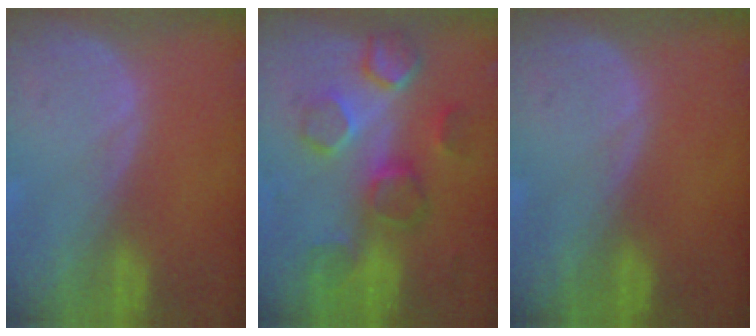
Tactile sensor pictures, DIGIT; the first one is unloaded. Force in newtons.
{"total": 8.6, "press": 8.0, "slide": 3.0}
{"total": 0.0}